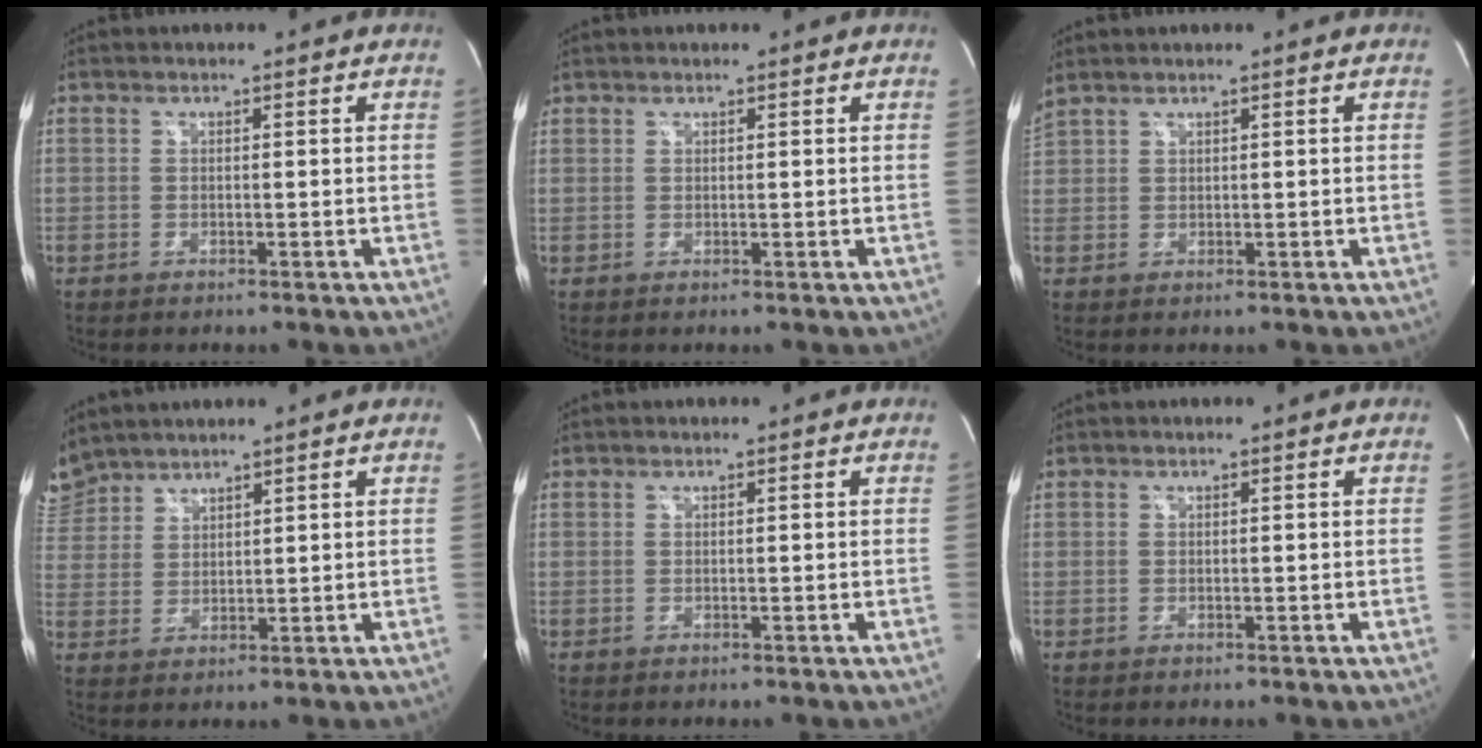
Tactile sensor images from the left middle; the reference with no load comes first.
{"total": 0.6, "force": [0.5, 0.3, 0.0], "torque": [-0.002, 0.004, 0.010]}
{"total": 2.3, "force": [2.1, 0.1, 1.1], "torque": [-0.043, 0.027, 0.055]}
{"total": 6.1, "force": [5.8, 2.0, 0.3], "torque": [-0.015, 0.016, 0.125]}
{"total": 0.0}
{"total": 0.0}